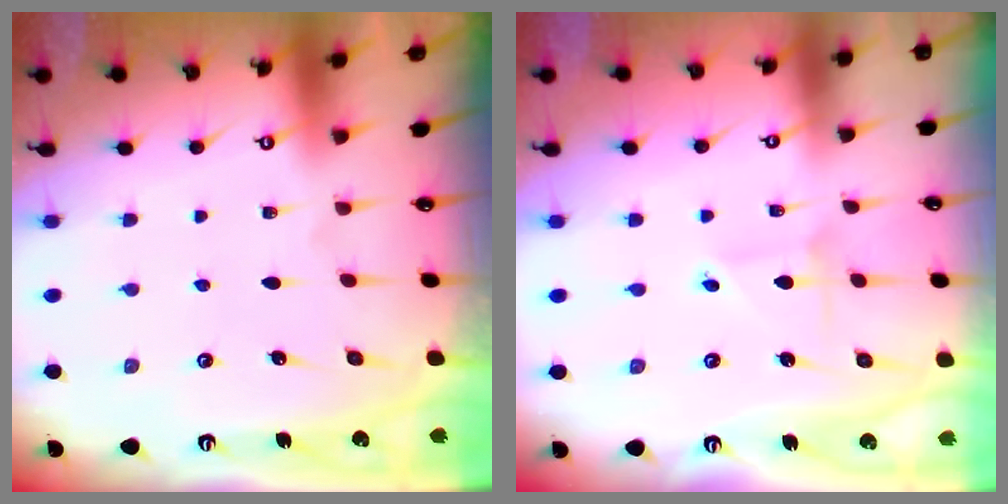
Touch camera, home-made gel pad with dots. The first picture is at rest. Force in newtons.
{"total": 1.9, "press": 1.9, "slide": 0.3}